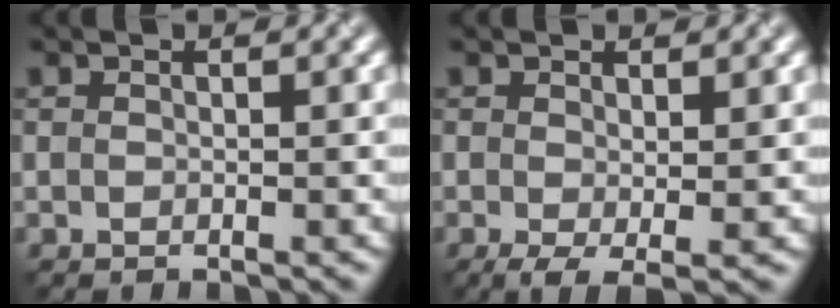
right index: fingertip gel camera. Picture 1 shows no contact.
{"total": 2.3, "force": [-0.3, 0.8, 2.2], "torque": [-0.044, -0.012, -0.006]}